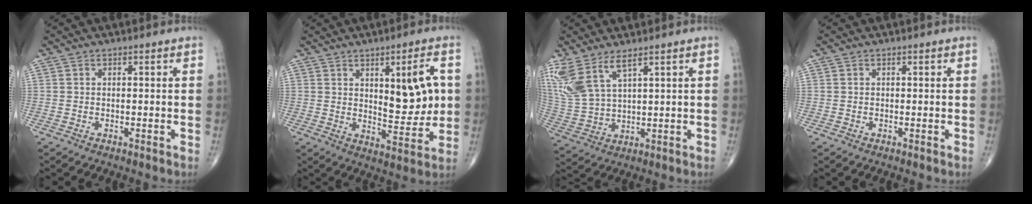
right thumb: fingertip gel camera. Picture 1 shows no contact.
{"total": 11.6, "force": [2.5, 4.2, 10.5], "torque": [-0.127, -0.023, 0.044]}
{"total": 10.9, "force": [6.7, 4.0, 7.7], "torque": [-0.183, -0.025, 0.153]}
{"total": 0.0}